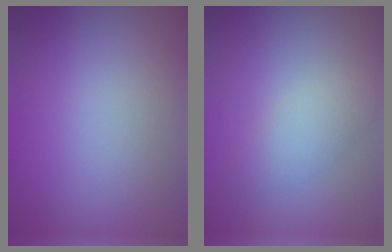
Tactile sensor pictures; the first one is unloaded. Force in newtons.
{"total": 2.3, "press": 2.3, "slide": 0.2}